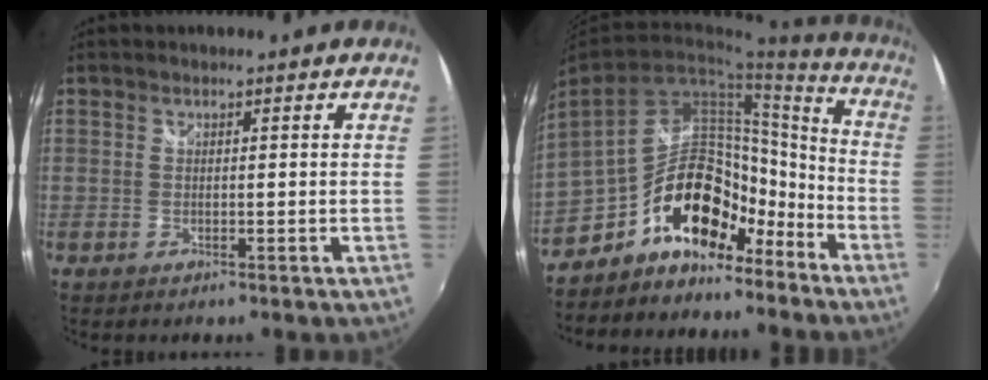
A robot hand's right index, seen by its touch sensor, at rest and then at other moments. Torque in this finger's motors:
{"motor_torque": [0.41, -0.44, 0.28, -0.03]}